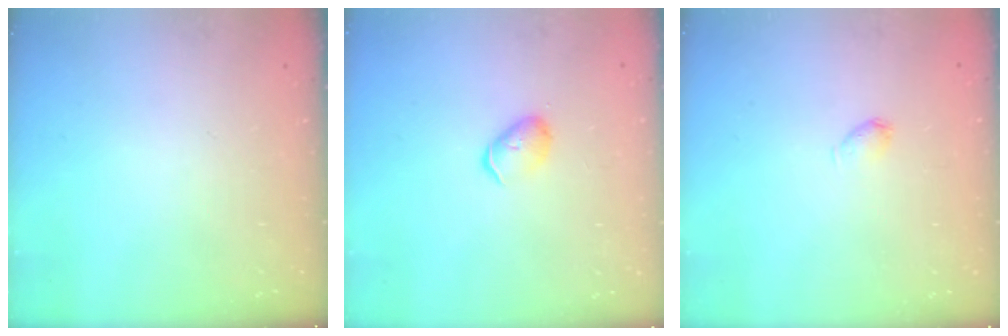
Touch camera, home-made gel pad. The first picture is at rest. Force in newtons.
{"total": 4.5, "press": 4.4, "slide": 0.6}
{"total": 3.2, "press": 3.2, "slide": 0.5}